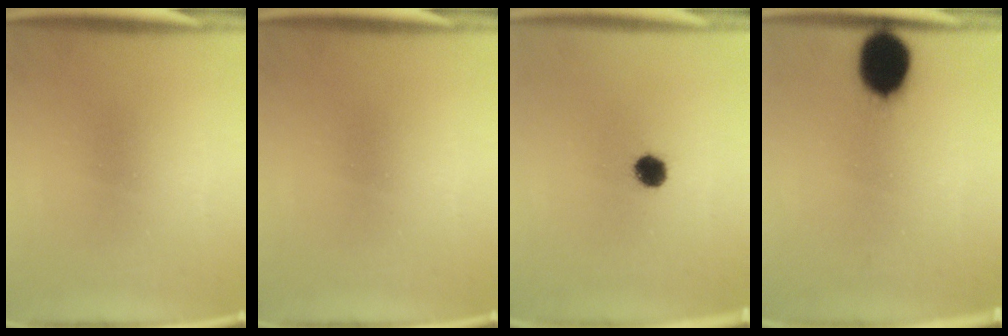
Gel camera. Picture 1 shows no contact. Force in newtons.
{"total": 0.0}
{"total": 4.3}
{"total": 11.3}